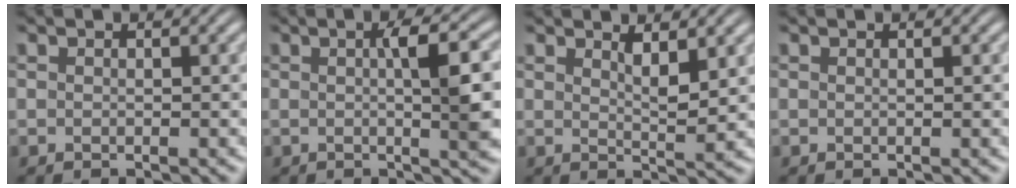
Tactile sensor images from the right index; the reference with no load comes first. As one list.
[{"total": 4.3, "force": [0.0, 0.4, 4.3], "torque": [-0.060, 0.006, -0.005]}, {"total": 2.2, "force": [1.4, -0.1, 1.7], "torque": [-0.023, -0.016, 0.027]}, {"total": 0.0}]